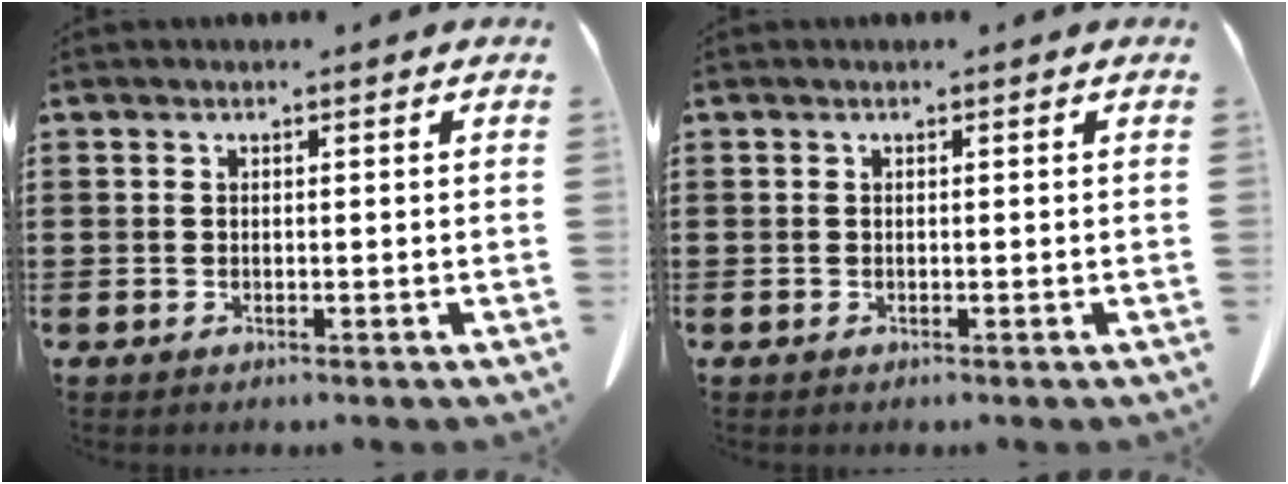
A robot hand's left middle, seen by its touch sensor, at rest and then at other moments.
{"total": 0.0}